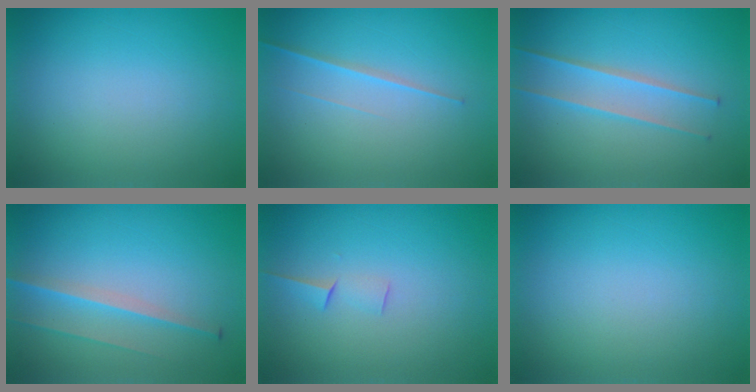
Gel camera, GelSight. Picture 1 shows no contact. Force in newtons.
{"total": 2.0}
{"total": 2.4}
{"total": 2.7}
{"total": 1.5}
{"total": 1.2}